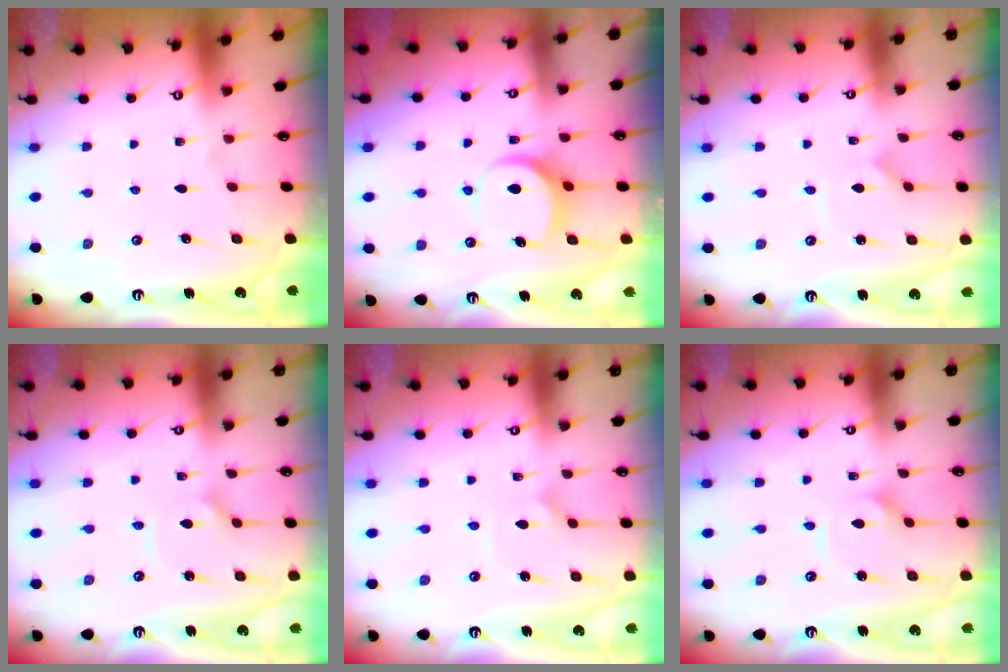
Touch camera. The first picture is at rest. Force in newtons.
{"total": 6.9, "press": 6.9, "slide": 0.9}
{"total": 0.0}
{"total": 2.8, "press": 2.8, "slide": 0.3}
{"total": 2.4, "press": 2.4, "slide": 0.2}
{"total": 3.2, "press": 3.2, "slide": 0.1}